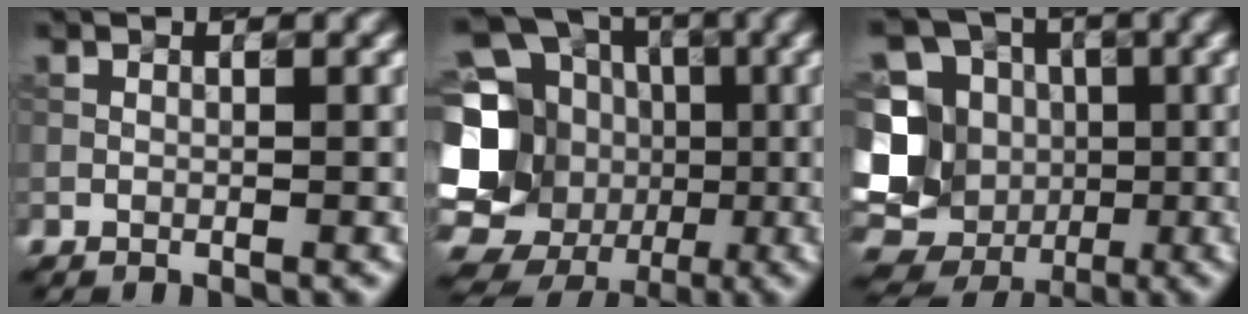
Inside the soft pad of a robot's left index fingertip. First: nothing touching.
{"total": 18.9, "force": [-2.3, 17.1, 7.5], "torque": [-0.171, 0.007, -0.070]}
{"total": 16.0, "force": [-2.6, 14.4, 6.4], "torque": [-0.162, 0.010, -0.048]}